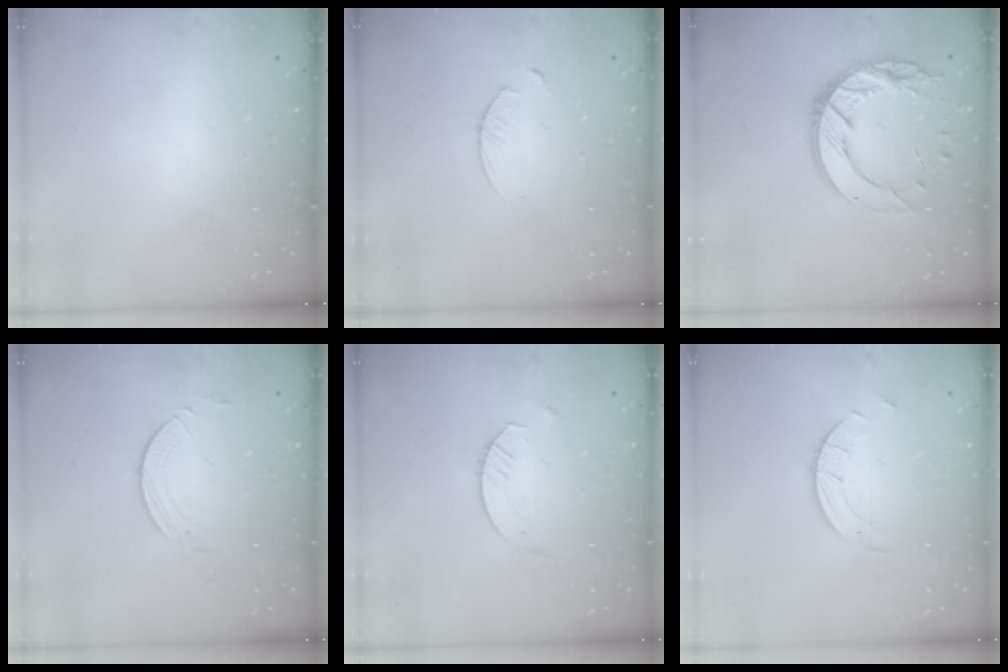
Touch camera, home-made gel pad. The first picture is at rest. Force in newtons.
{"total": 3.8, "press": 3.7, "slide": 0.5}
{"total": 16.8, "press": 16.8, "slide": 1.2}
{"total": 3.9, "press": 3.8, "slide": 0.5}
{"total": 4.5, "press": 4.5, "slide": 0.5}
{"total": 2.5, "press": 2.5, "slide": 0.2}